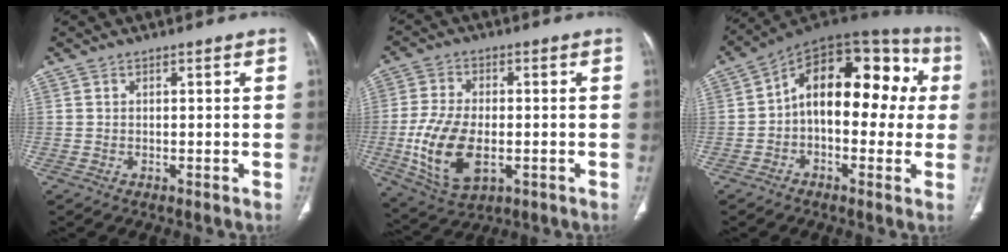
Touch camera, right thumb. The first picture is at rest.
{"total": 13.7, "force": [-2.8, 7.6, 11.0], "torque": [-0.220, -0.003, -0.041]}
{"total": 19.7, "force": [1.3, 11.1, 16.2], "torque": [-0.191, 0.053, 0.006]}